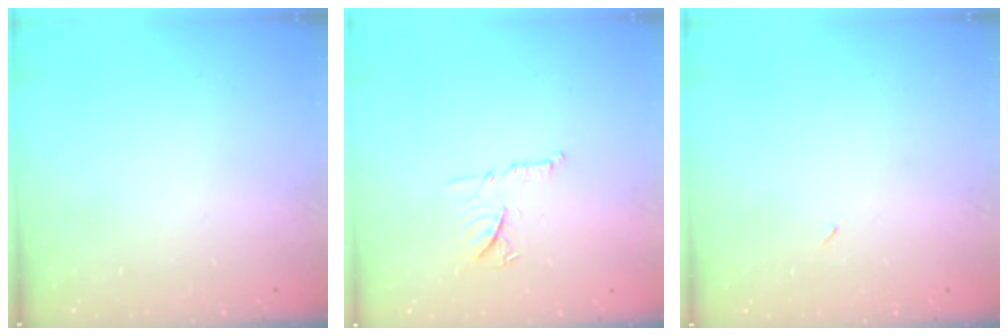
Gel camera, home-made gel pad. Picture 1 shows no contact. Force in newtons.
{"total": 9.1, "press": 9.1, "slide": 0.2}
{"total": 2.2, "press": 2.1, "slide": 0.9}